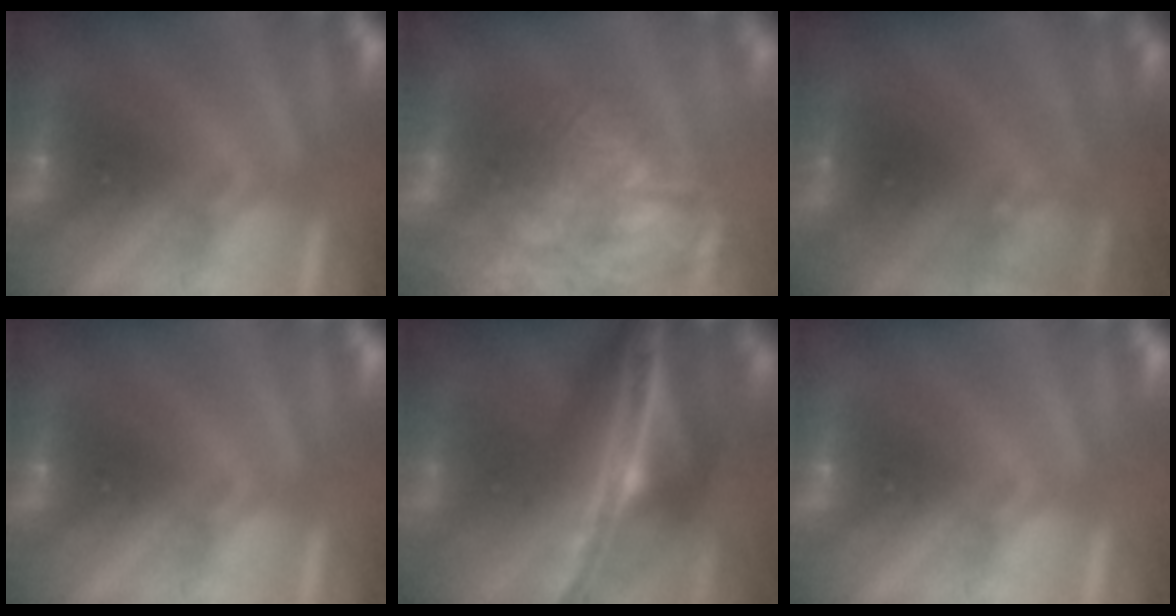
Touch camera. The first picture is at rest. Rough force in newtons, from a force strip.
{"total": 9.2}
{"total": 3.2}
{"total": 0.0}
{"total": 5.9}
{"total": 0.0}